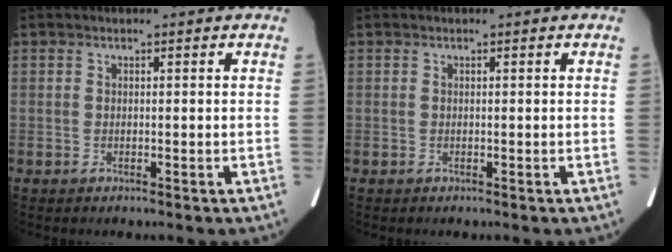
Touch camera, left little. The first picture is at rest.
{"total": 0.0}